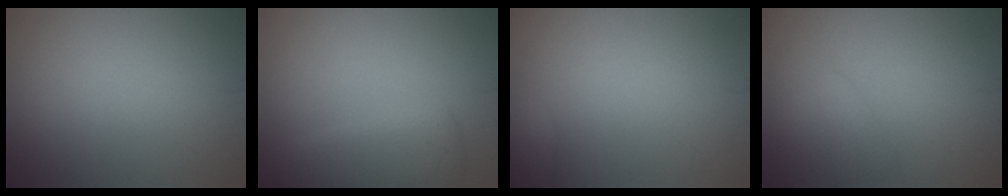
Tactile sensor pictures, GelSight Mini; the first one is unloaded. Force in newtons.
{"total": 4.0, "press": 4.0, "slide": 0.3}
{"total": 2.2, "press": 2.2, "slide": 0.1}
{"total": 1.8, "press": 1.8, "slide": 0.1}